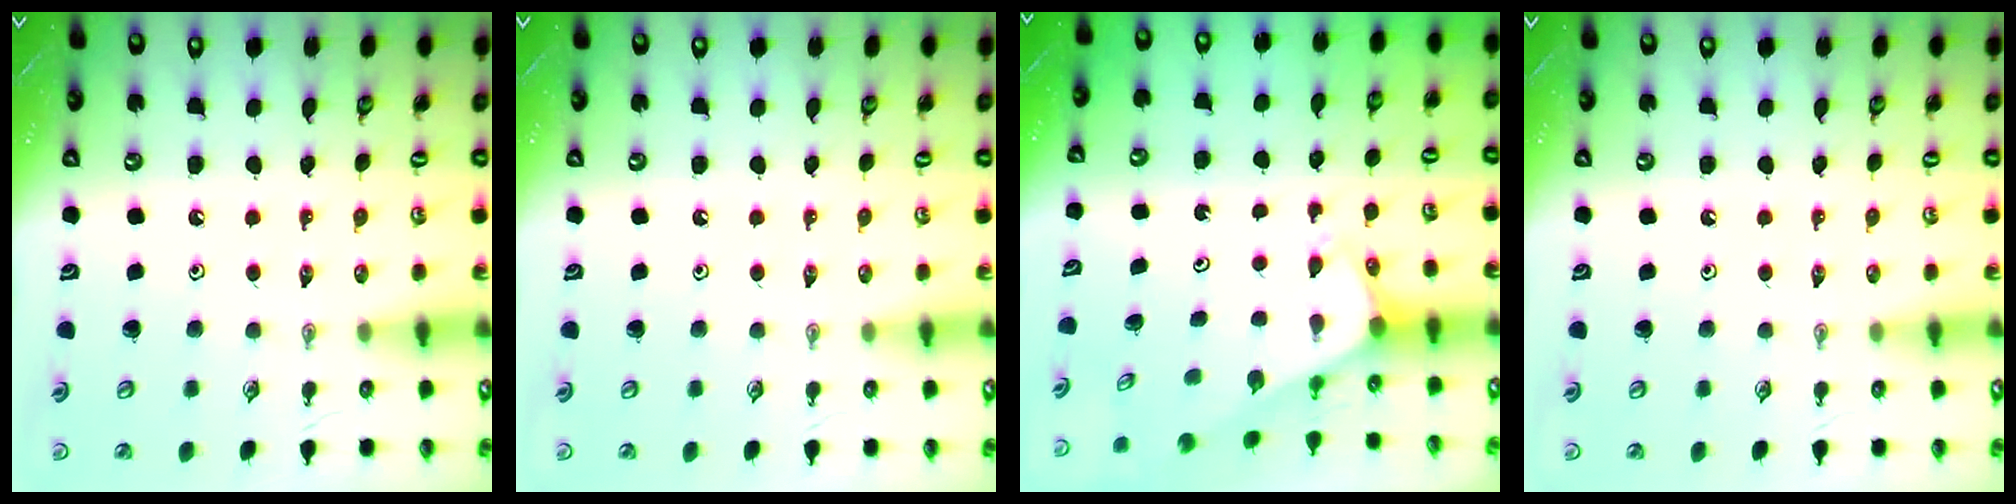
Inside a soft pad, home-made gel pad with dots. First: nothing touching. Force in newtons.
{"total": 0.0}
{"total": 2.1, "press": 2.1, "slide": 0.1}
{"total": 0.0}